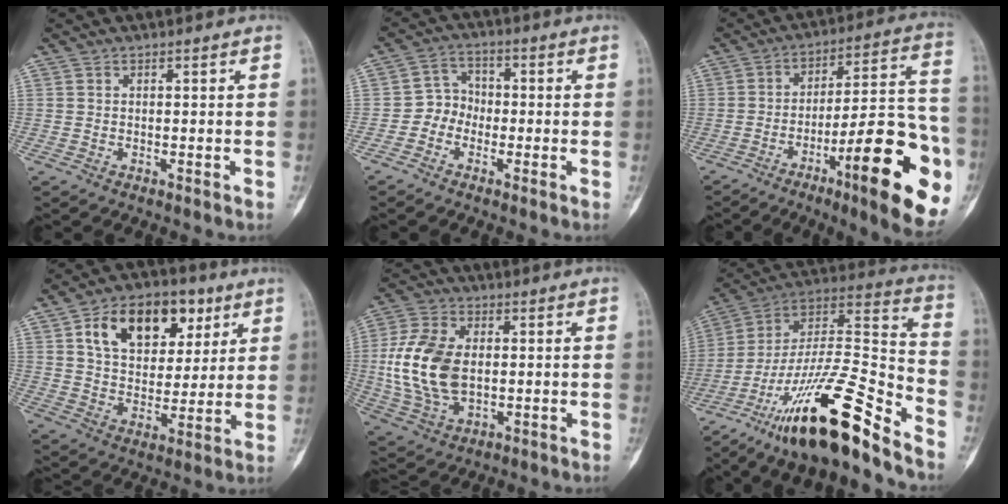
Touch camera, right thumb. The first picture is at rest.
{"total": 4.7, "force": [-1.7, 4.1, 1.6], "torque": [0.002, 0.019, -0.047]}
{"total": 25.0, "force": [-9.7, 5.6, 22.3], "torque": [-0.263, 0.048, -0.137]}
{"total": 17.6, "force": [7.4, 11.4, 11.1], "torque": [-0.138, -0.012, 0.124]}
{"total": 15.4, "force": [0.2, 9.8, 11.8], "torque": [-0.239, 0.002, 0.010]}
{"total": 26.2, "force": [-17.9, 4.9, 18.5], "torque": [-0.331, 0.081, -0.310]}